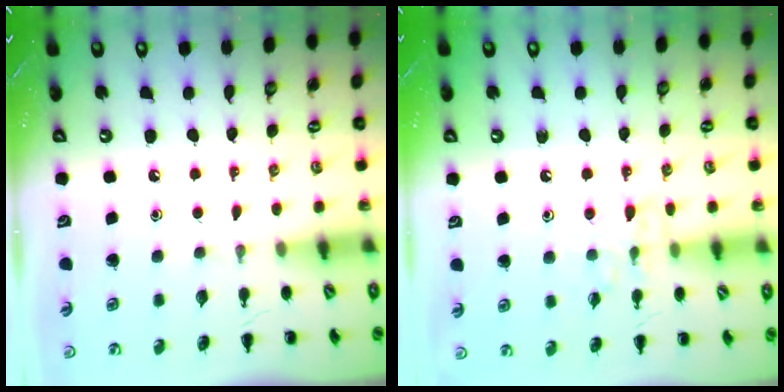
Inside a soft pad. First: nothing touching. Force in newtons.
{"total": 7.7, "press": 7.6, "slide": 0.4}